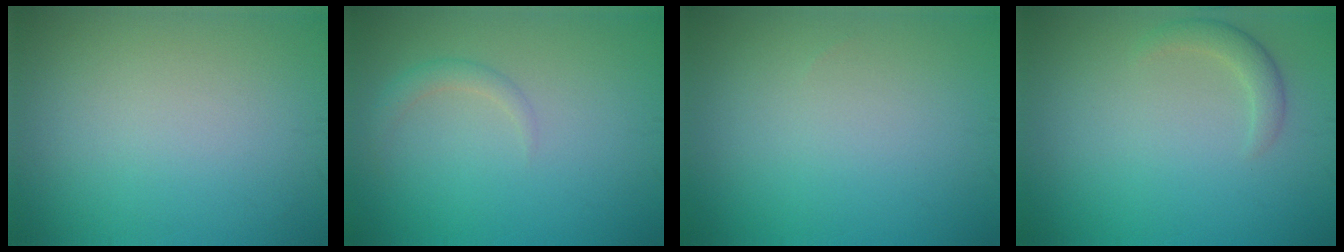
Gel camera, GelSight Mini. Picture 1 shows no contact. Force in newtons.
{"total": 1.3, "press": 1.3, "slide": 0.1}
{"total": 0.0}
{"total": 1.8, "press": 1.8, "slide": 0.0}